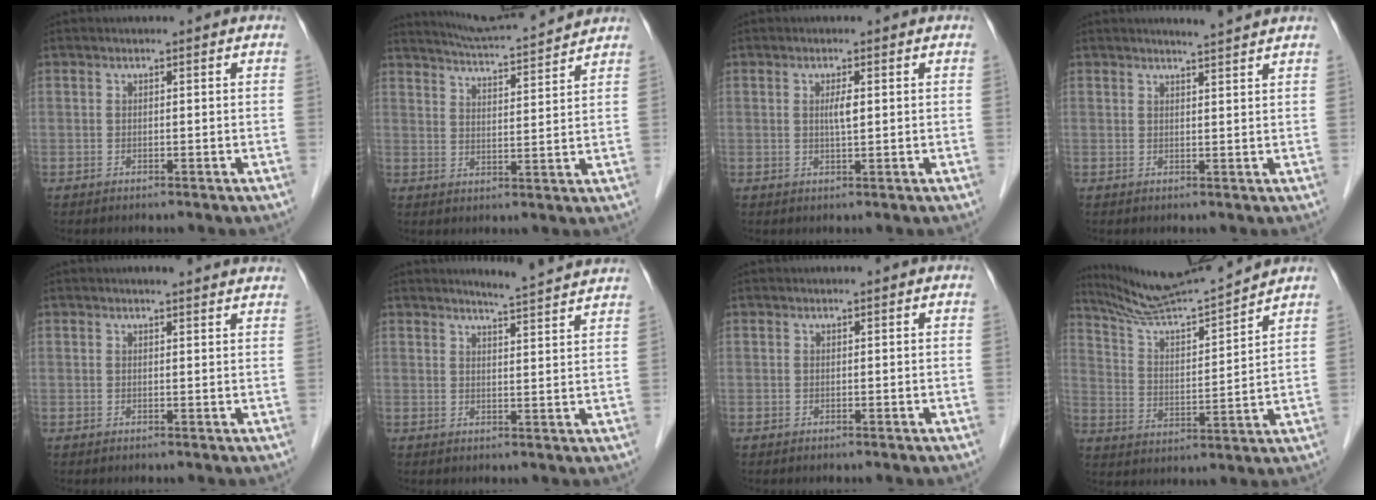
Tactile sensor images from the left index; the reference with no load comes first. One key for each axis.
{"total": 11.6, "fx": 11.2, "fy": -0.4, "fz": 3.3, "tx": -0.063, "ty": 0.014, "tz": 0.167}
{"total": 1.8, "fx": 0.4, "fy": 0.1, "fz": 1.7, "tx": -0.036, "ty": -0.001, "tz": 0.006}
{"total": 3.1, "fx": 2.9, "fy": -0.9, "fz": 0.9, "tx": -0.015, "ty": -0.004, "tz": 0.040}
{"total": 6.2, "fx": 5.7, "fy": 0.5, "fz": 2.3, "tx": -0.026, "ty": 0.012, "tz": 0.055}
{"total": 6.9, "fx": 6.6, "fy": -1.2, "fz": 1.6, "tx": -0.038, "ty": -0.004, "tz": 0.078}
{"total": 0.5, "fx": 0.5, "fy": 0.0, "fz": 0.2, "tx": -0.004, "ty": 0.007, "tz": 0.010}
{"total": 12.6, "fx": 12.1, "fy": -1.6, "fz": 3.3, "tx": -0.069, "ty": -0.005, "tz": 0.216}